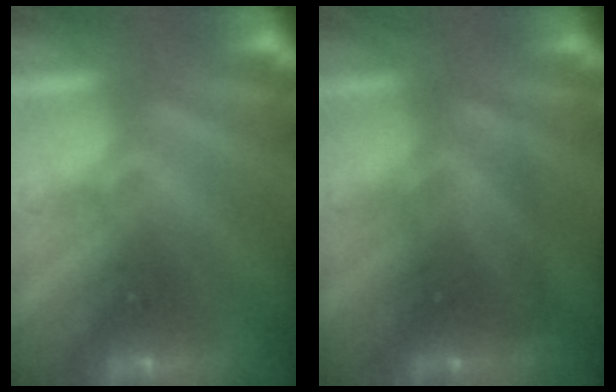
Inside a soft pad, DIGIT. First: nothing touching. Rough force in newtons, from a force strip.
{"total": 2.4}